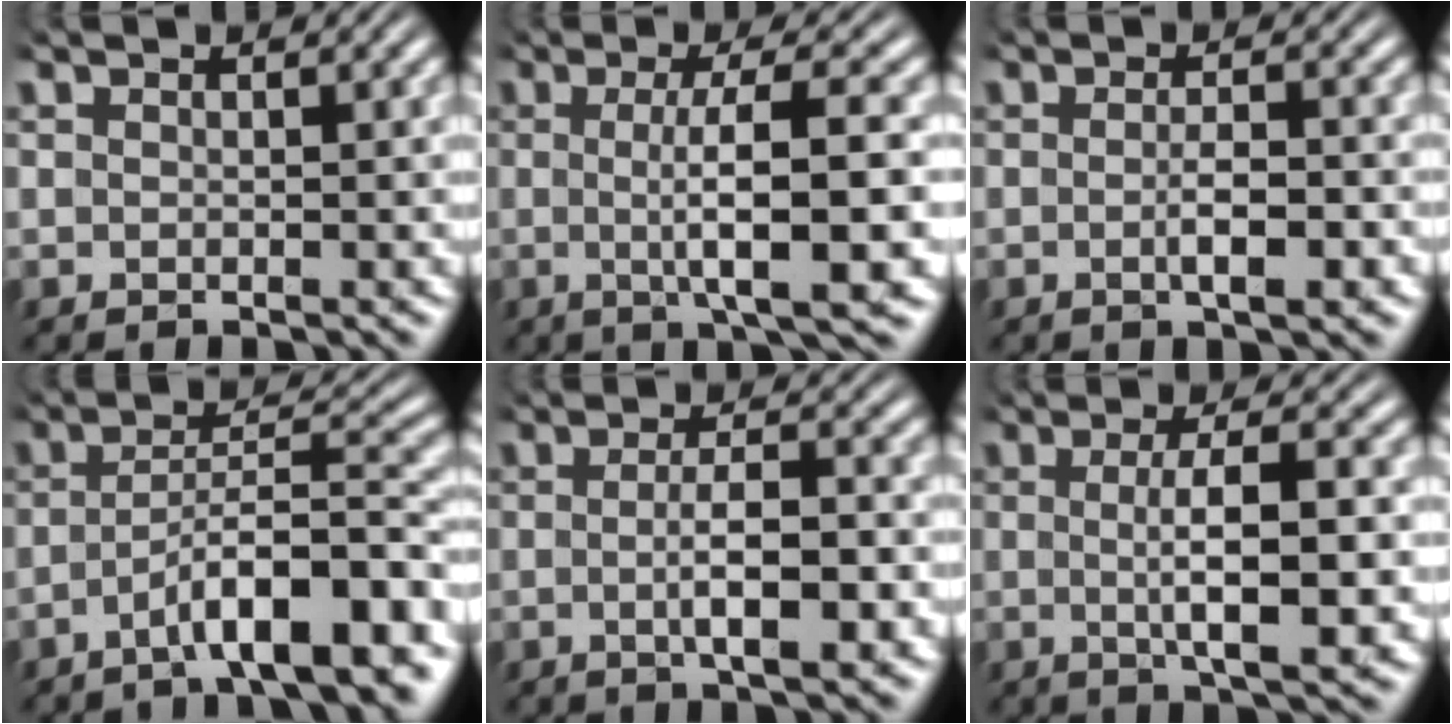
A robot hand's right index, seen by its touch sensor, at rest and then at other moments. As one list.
[{"total": 6.3, "force": [-0.7, 0.8, 6.2], "torque": [-0.100, -0.009, -0.009]}, {"total": 2.7, "force": [-1.3, 0.7, 2.3], "torque": [-0.036, -0.004, -0.024]}, {"total": 7.2, "force": [-3.9, 1.7, 5.8], "torque": [-0.093, -0.003, -0.057]}, {"total": 4.1, "force": [-1.4, 1.1, 3.7], "torque": [-0.057, -0.005, -0.023]}, {"total": 5.3, "force": [-0.5, 1.0, 5.2], "torque": [-0.088, -0.011, -0.005]}]